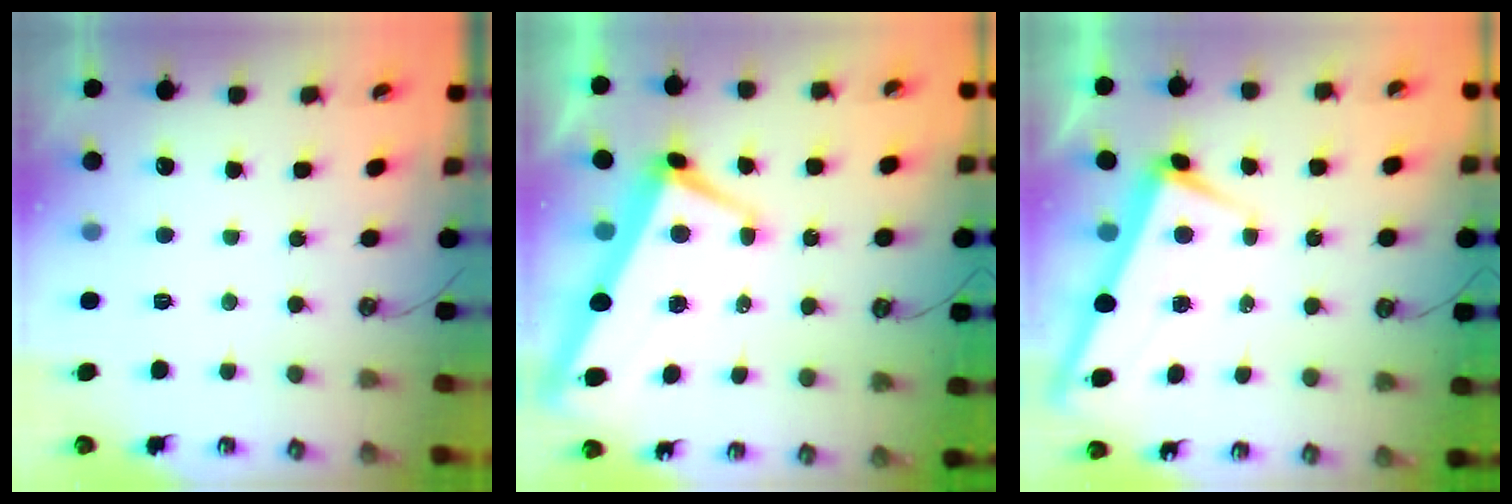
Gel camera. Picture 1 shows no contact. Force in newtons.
{"total": 1.7, "press": 1.1, "slide": 1.3}
{"total": 1.2, "press": 1.1, "slide": 0.5}